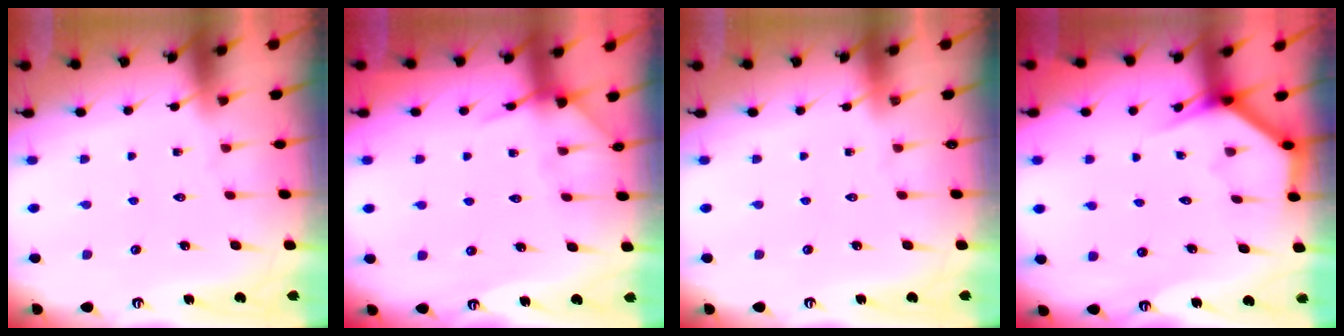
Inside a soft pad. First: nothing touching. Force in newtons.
{"total": 6.2, "press": 6.2, "slide": 0.7}
{"total": 0.0}
{"total": 3.6, "press": 3.6, "slide": 0.3}